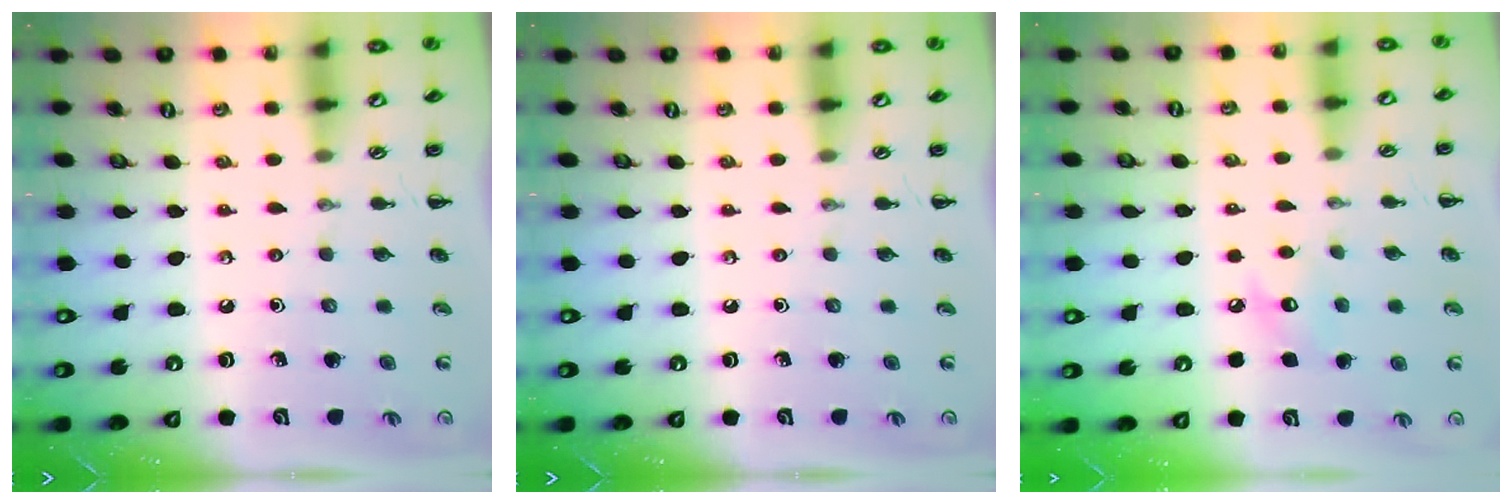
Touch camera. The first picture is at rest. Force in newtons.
{"total": 0.0}
{"total": 6.3, "press": 6.3, "slide": 1.1}